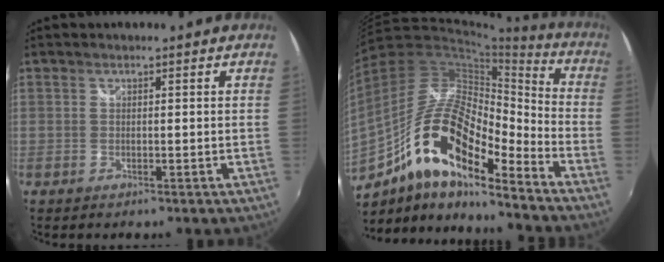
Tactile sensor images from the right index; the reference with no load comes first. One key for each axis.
{"total": 20.4, "fx": -11.2, "fy": 6.7, "fz": 15.6, "tx": -0.289, "ty": -0.012, "tz": -0.224}